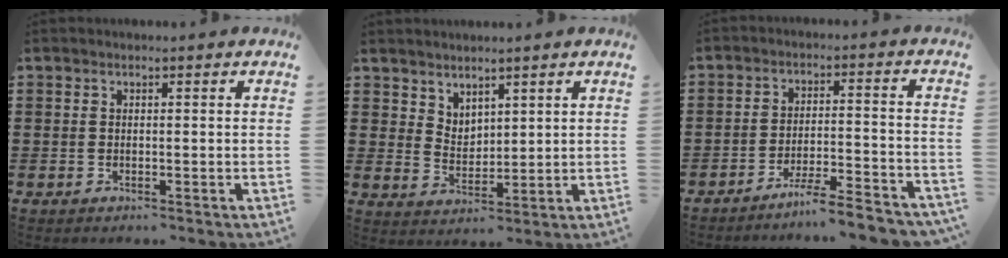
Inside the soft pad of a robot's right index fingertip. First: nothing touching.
{"total": 3.7, "force": [3.4, 1.6, -0.2], "torque": [-0.007, -0.004, 0.065]}
{"total": 6.0, "force": [-5.4, -0.4, 2.5], "torque": [-0.040, -0.009, -0.102]}